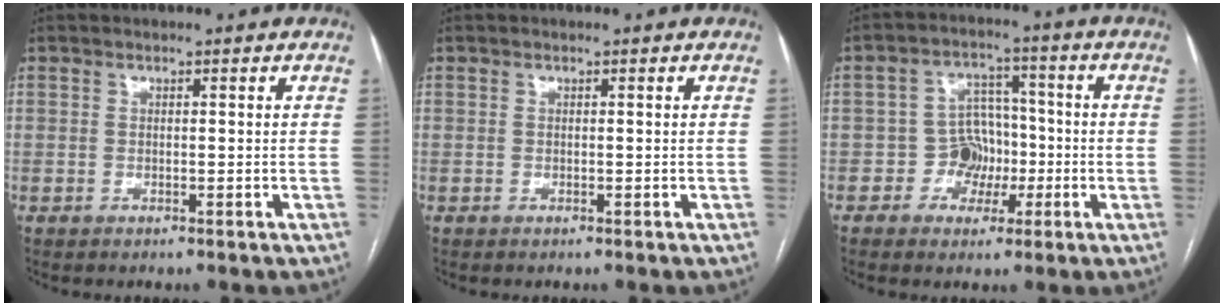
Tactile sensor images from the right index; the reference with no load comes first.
{"total": 0.0}
{"total": 6.2, "force": [-1.7, 5.4, 2.4], "torque": [-0.033, 0.024, -0.026]}